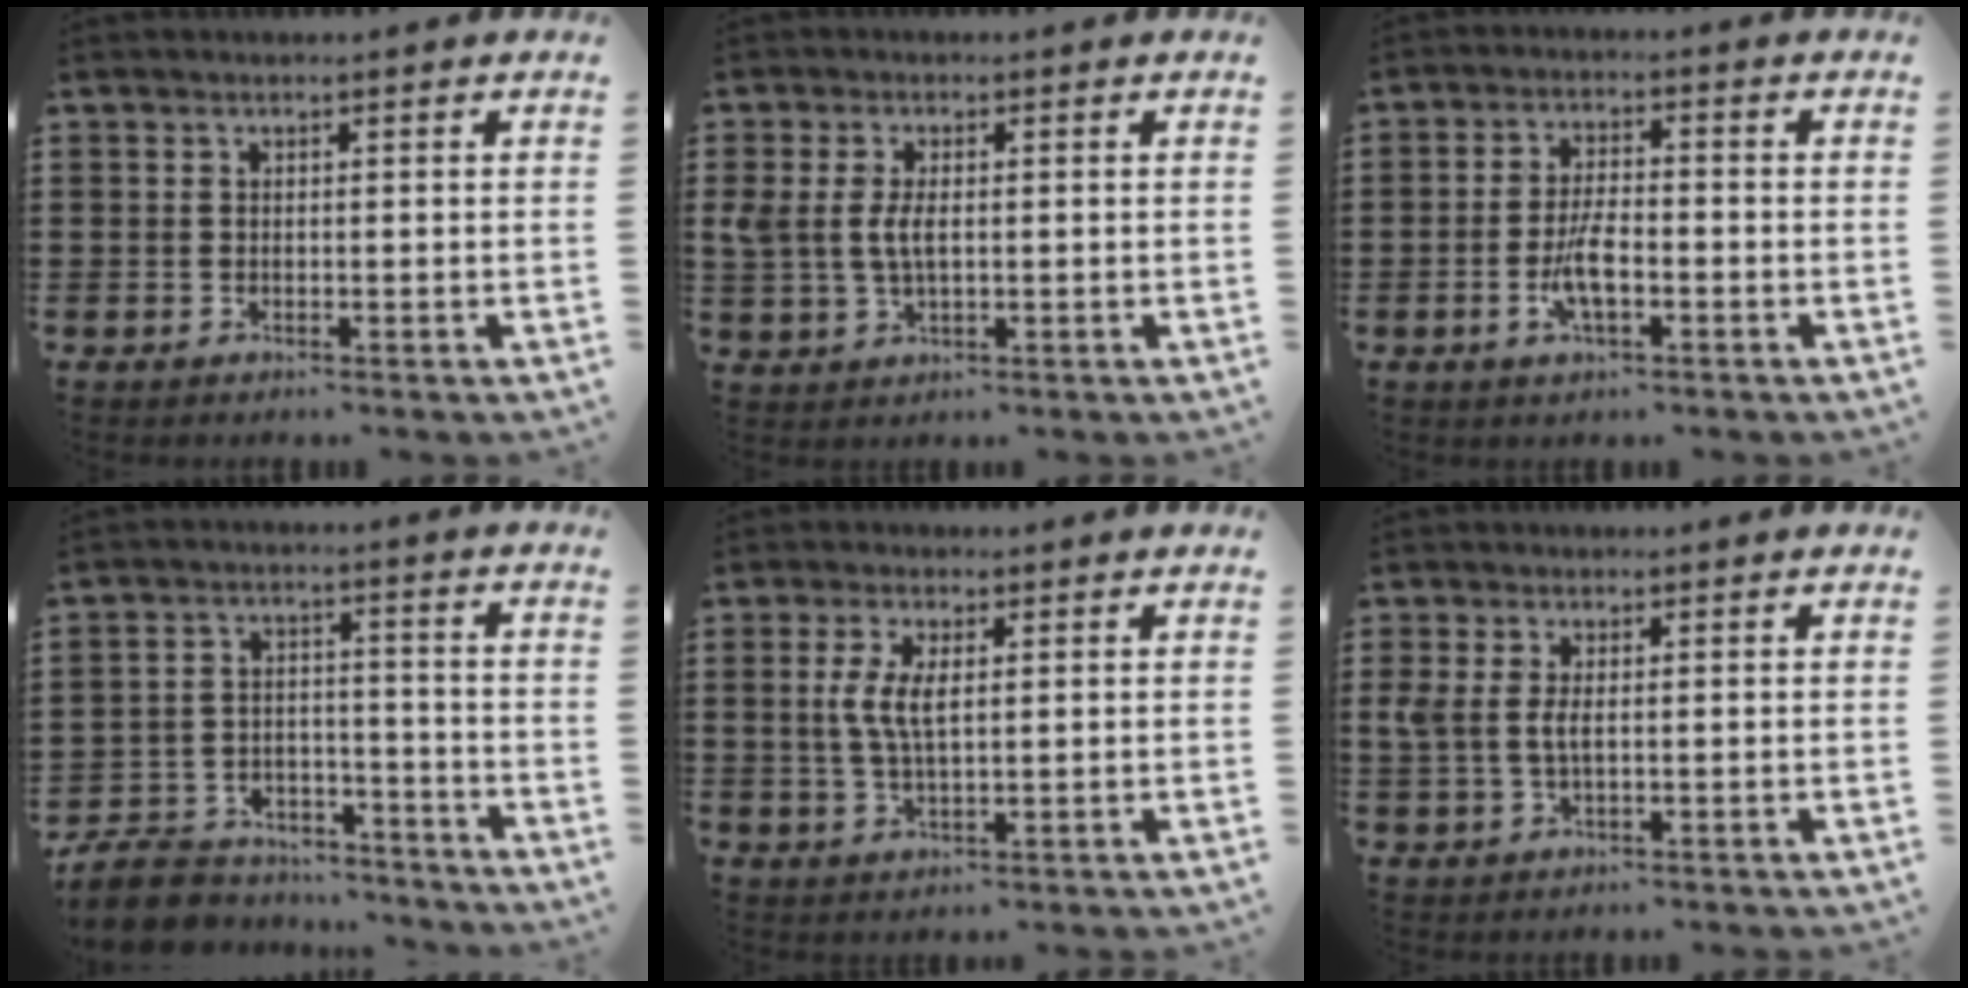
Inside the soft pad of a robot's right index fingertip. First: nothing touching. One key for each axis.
{"total": 4.4, "fx": 0.4, "fy": 2.3, "fz": 3.8, "tx": -0.099, "ty": 0.000, "tz": -0.002}
{"total": 5.8, "fx": -1.9, "fy": 2.0, "fz": 5.1, "tx": -0.113, "ty": -0.002, "tz": -0.042}
{"total": 7.7, "fx": -7.2, "fy": 2.3, "fz": 1.4, "tx": -0.041, "ty": 0.018, "tz": -0.144}
{"total": 4.9, "fx": 0.9, "fy": 1.9, "fz": 4.5, "tx": -0.099, "ty": 0.005, "tz": 0.011}
{"total": 3.1, "fx": 0.2, "fy": 1.5, "fz": 2.7, "tx": -0.077, "ty": -0.001, "tz": -0.005}